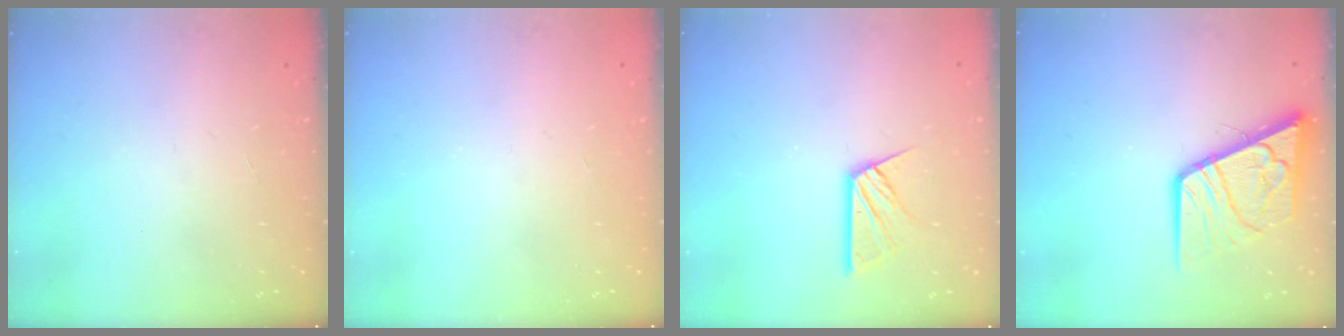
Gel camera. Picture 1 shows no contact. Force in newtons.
{"total": 0.0}
{"total": 10.1, "press": 10.0, "slide": 1.0}
{"total": 15.8, "press": 15.6, "slide": 2.0}